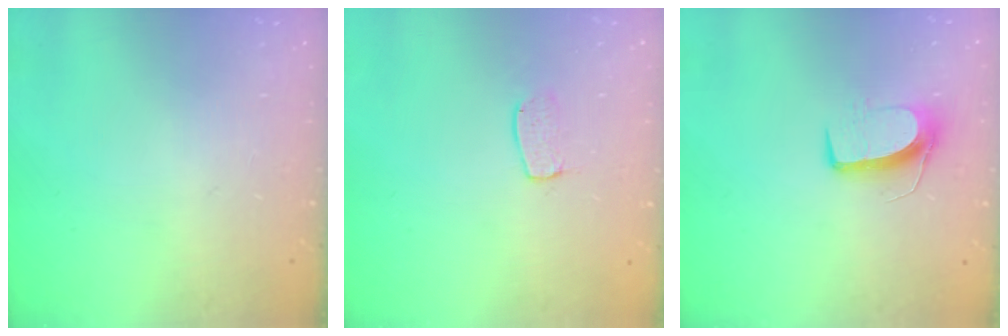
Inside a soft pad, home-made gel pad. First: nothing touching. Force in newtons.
{"total": 5.7, "press": 5.7, "slide": 0.4}
{"total": 8.6, "press": 8.5, "slide": 0.4}